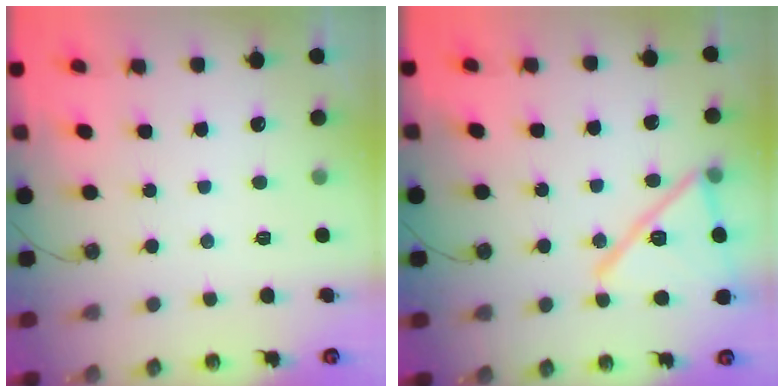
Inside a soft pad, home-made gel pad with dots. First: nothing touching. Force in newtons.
{"total": 19.5, "press": 16.5, "slide": 10.4}